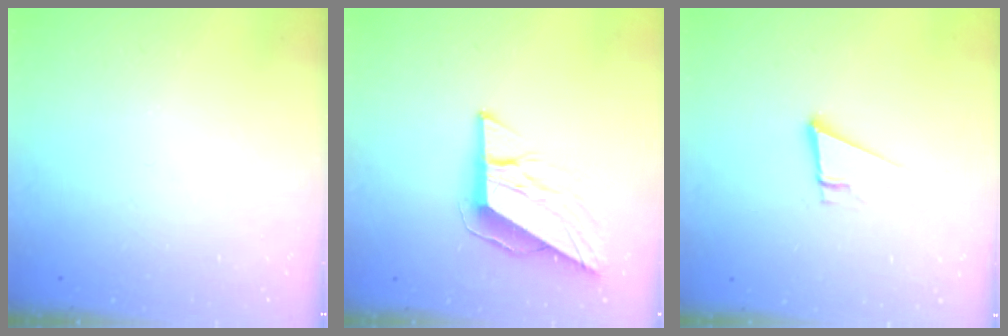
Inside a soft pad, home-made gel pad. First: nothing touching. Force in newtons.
{"total": 9.4, "press": 9.4, "slide": 0.4}
{"total": 6.8, "press": 6.3, "slide": 2.5}